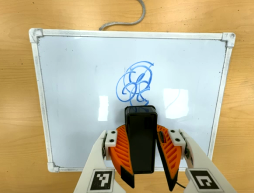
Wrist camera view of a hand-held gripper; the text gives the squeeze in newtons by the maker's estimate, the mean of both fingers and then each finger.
{"total": 11.1, "left": 10.3, "right": 11.8}